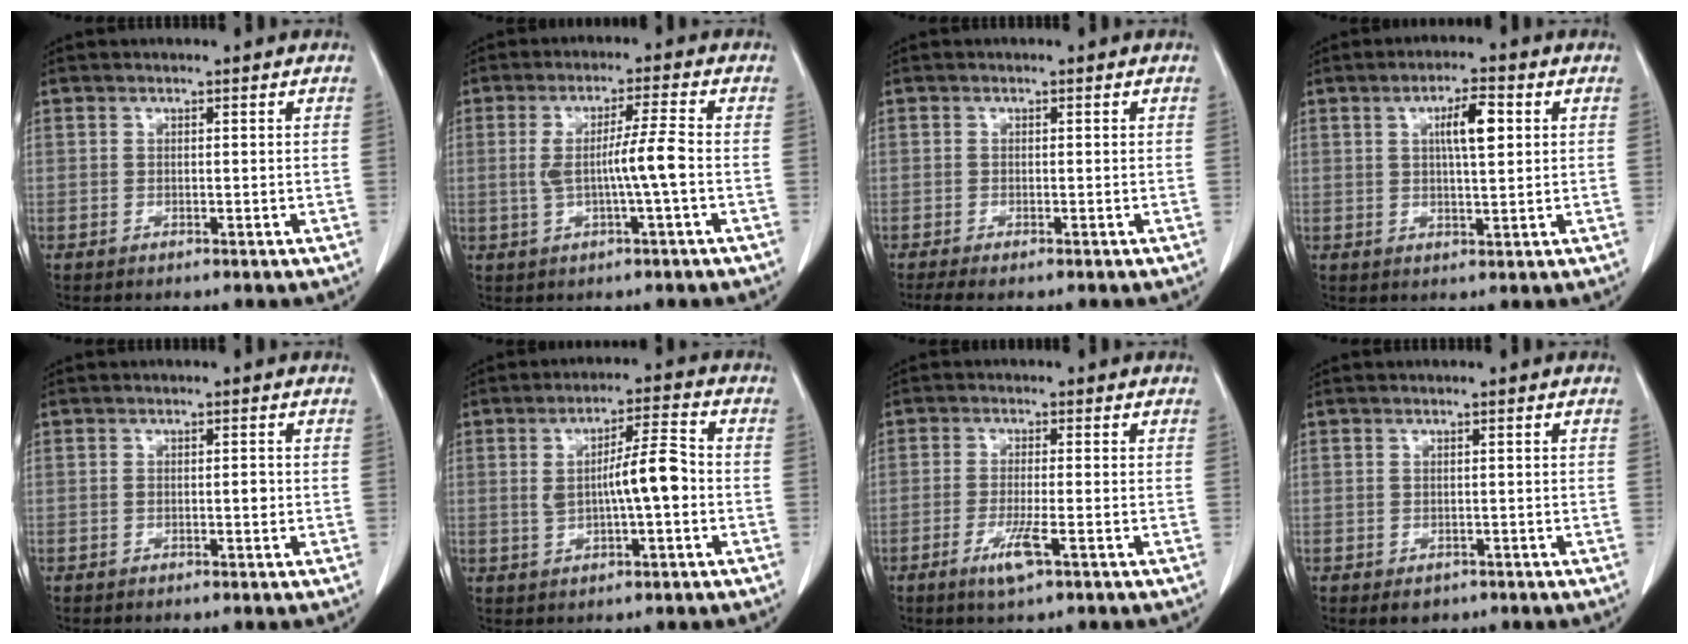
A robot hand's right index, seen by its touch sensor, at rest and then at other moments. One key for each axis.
{"total": 6.3, "fx": -0.7, "fy": -0.6, "fz": 6.3, "tx": -0.114, "ty": 0.005, "tz": -0.011}
{"total": 3.2, "fx": -2.5, "fy": 0.6, "fz": 1.9, "tx": -0.030, "ty": -0.009, "tz": -0.037}
{"total": 5.6, "fx": 1.6, "fy": 1.1, "fz": 5.3, "tx": -0.092, "ty": 0.006, "tz": 0.027}
{"total": 1.5, "fx": -0.3, "fy": 0.5, "fz": 1.3, "tx": -0.023, "ty": 0.001, "tz": -0.003}
{"total": 7.8, "fx": -0.3, "fy": 1.3, "fz": 7.6, "tx": -0.131, "ty": 0.014, "tz": -0.004}
{"total": 4.5, "fx": -2.2, "fy": 0.2, "fz": 3.9, "tx": -0.077, "ty": -0.010, "tz": -0.041}
{"total": 2.0, "fx": -1.1, "fy": 1.5, "fz": 0.8, "tx": -0.008, "ty": 0.000, "tz": -0.006}